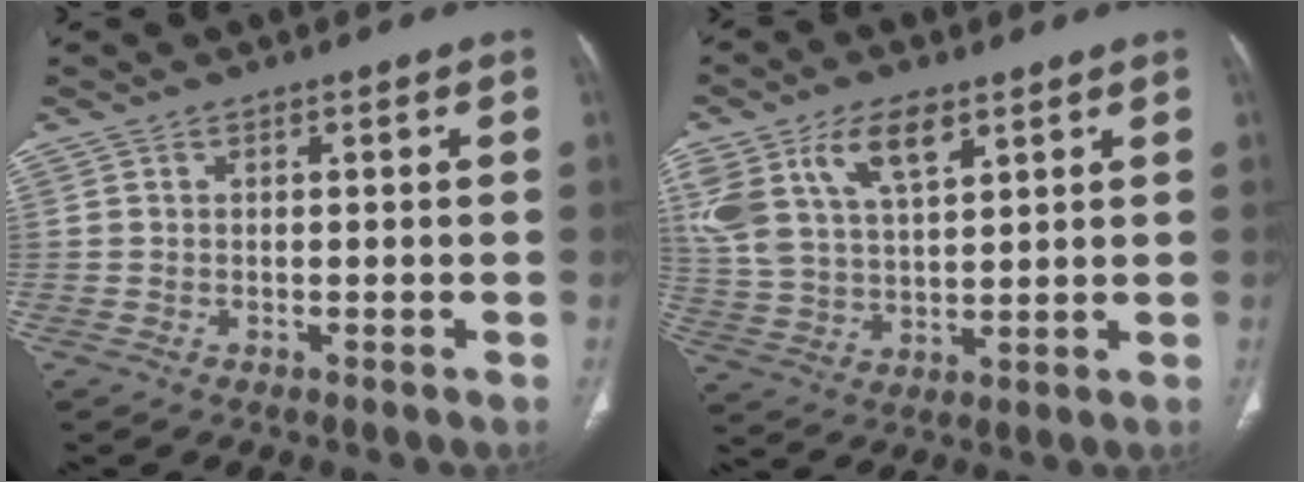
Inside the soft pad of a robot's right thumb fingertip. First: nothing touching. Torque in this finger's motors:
{"motor_torque": [1.96, 1.94, 1.39, 0.66, 0.17]}